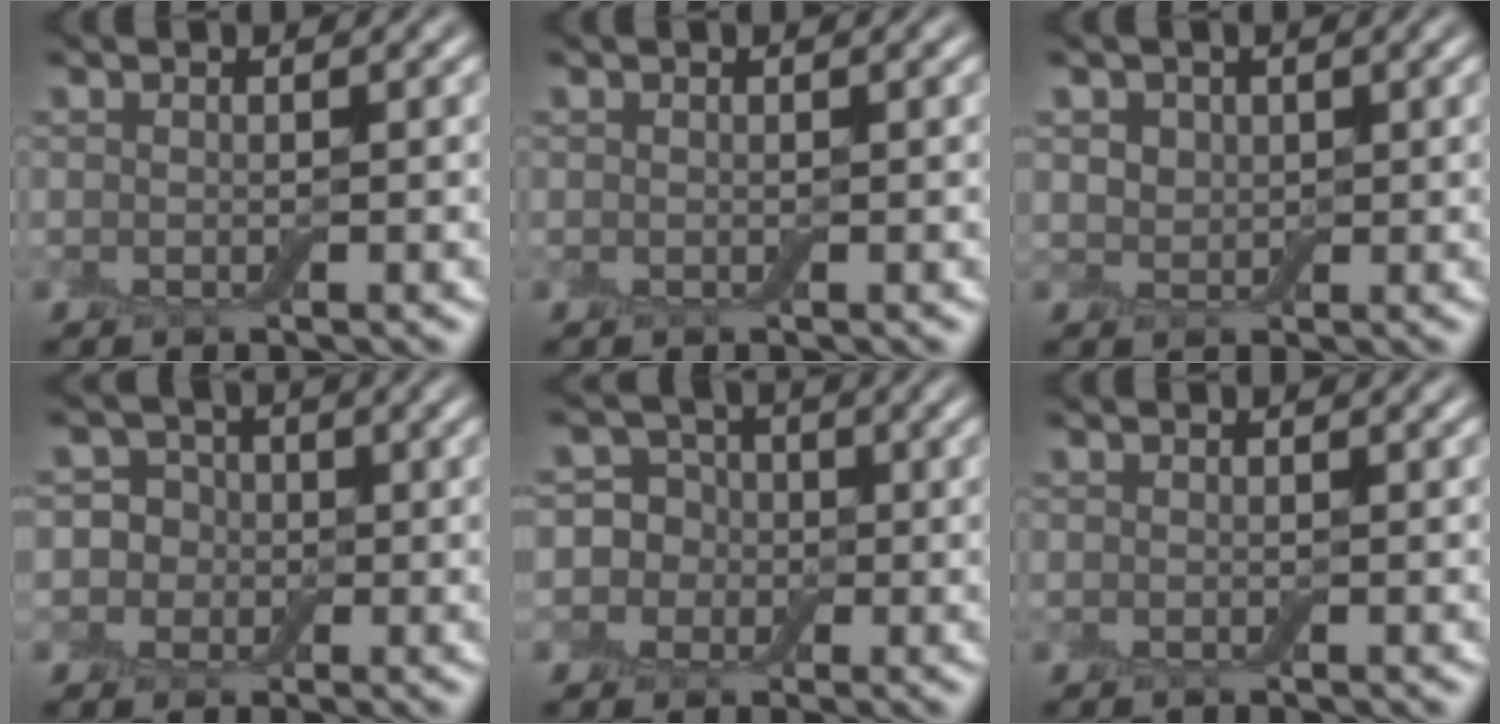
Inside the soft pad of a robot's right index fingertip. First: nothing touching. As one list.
[{"total": 0.0}, {"total": 2.6, "force": [1.3, 2.1, 1.0], "torque": [-0.030, 0.003, 0.023]}, {"total": 4.9, "force": [0.3, 4.8, 1.3], "torque": [0.007, 0.033, -0.033]}, {"total": 6.3, "force": [0.6, 6.1, 1.7], "torque": [-0.014, 0.042, -0.032]}, {"total": 0.0}]